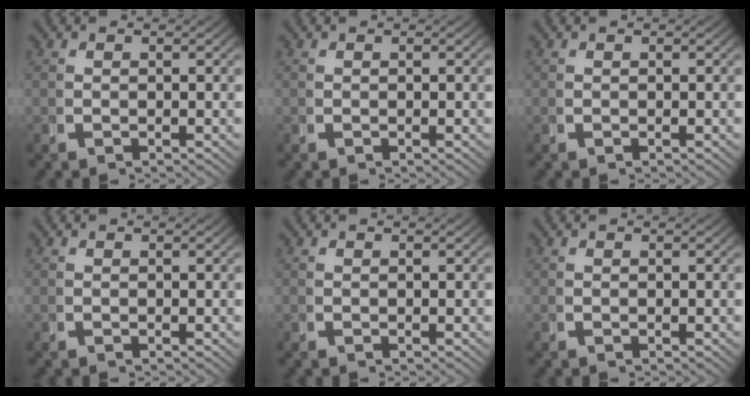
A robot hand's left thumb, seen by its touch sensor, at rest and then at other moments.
{"total": 0.0}
{"total": 0.0}
{"total": 0.0}
{"total": 0.0}
{"total": 0.0}